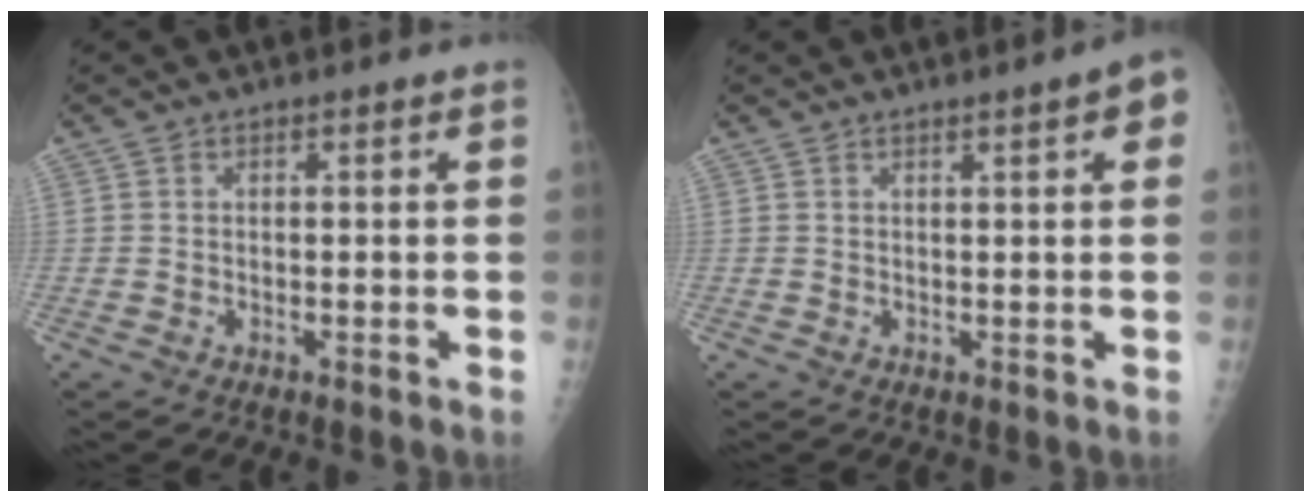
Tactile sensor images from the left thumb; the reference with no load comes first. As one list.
[{"total": 4.0, "force": [1.9, 0.7, 3.5], "torque": [-0.035, 0.001, 0.020]}]